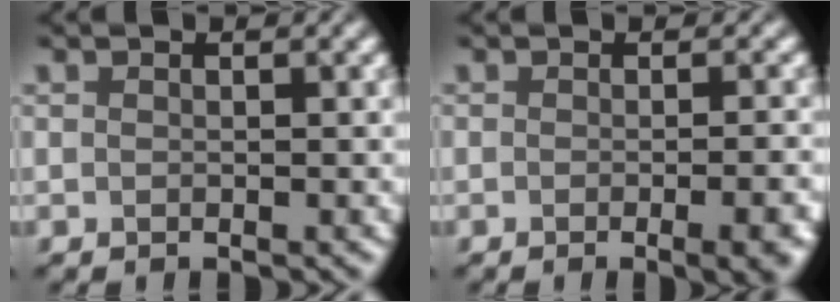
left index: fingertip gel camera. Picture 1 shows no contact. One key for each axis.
{"total": 5.6, "fx": -2.0, "fy": 2.1, "fz": 4.8, "tx": -0.034, "ty": 0.003, "tz": -0.016}